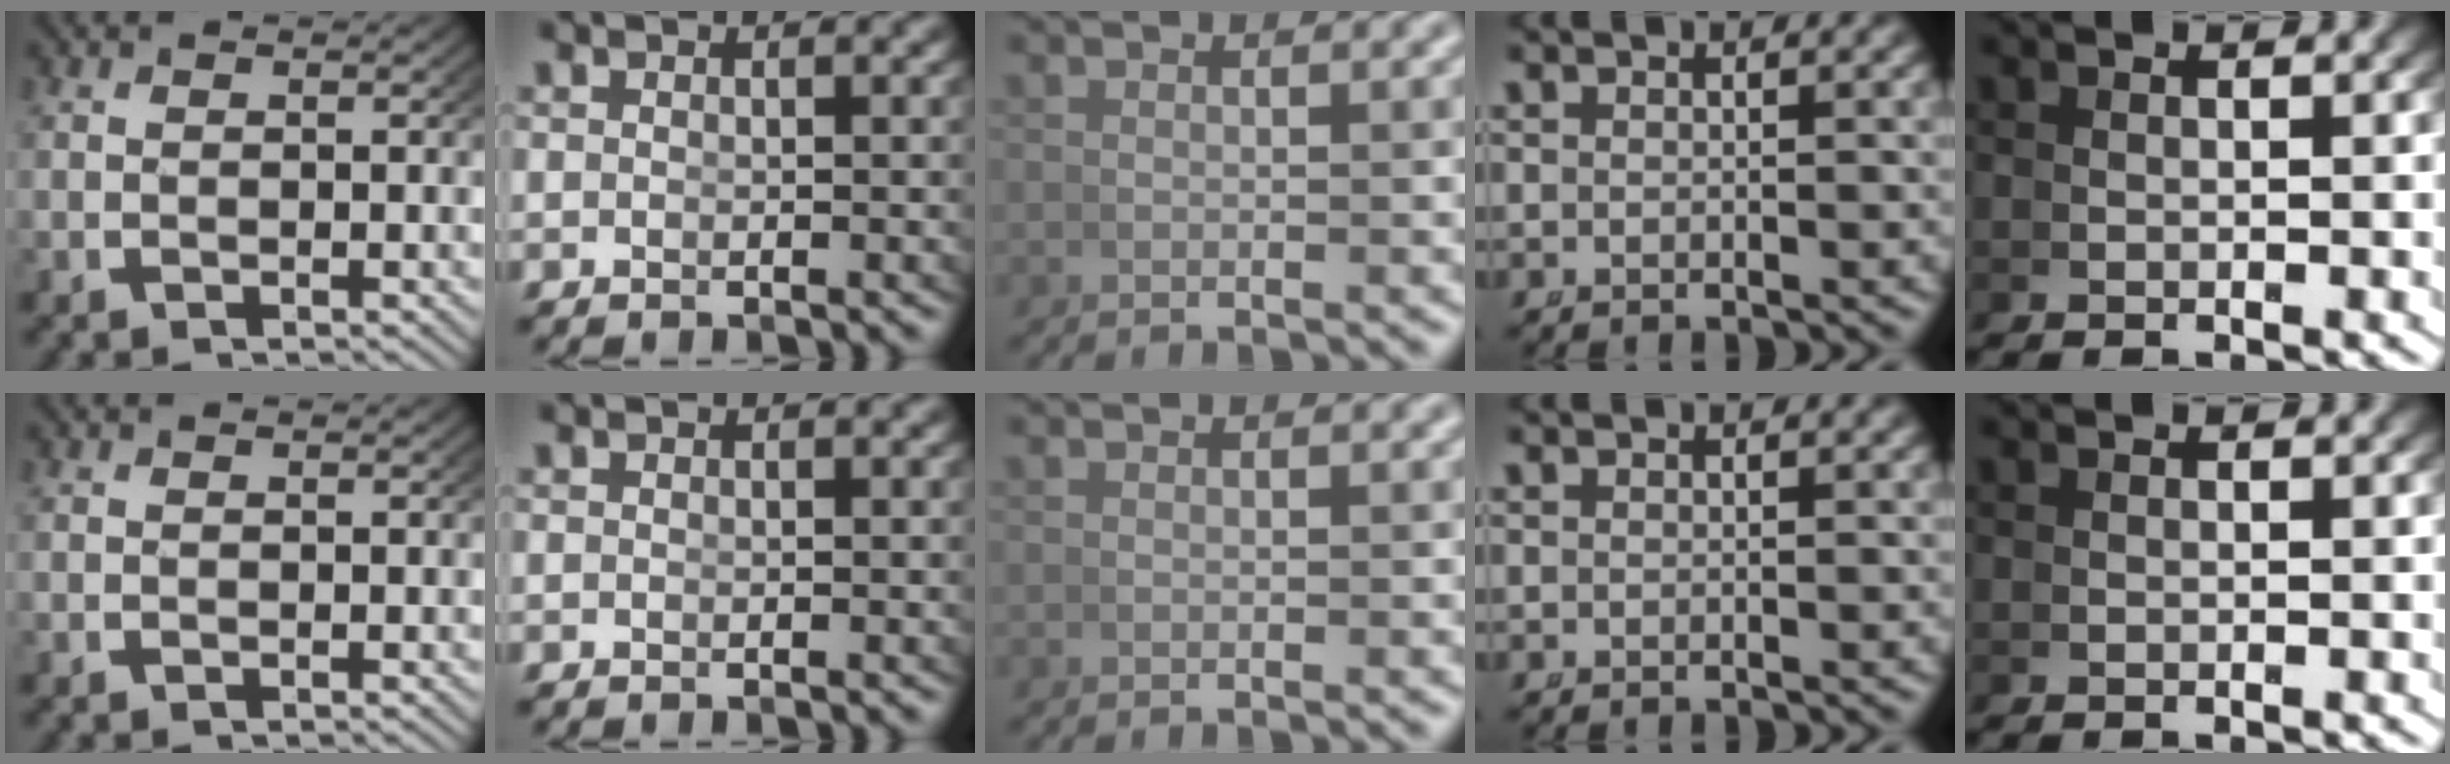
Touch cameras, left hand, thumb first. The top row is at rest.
{}